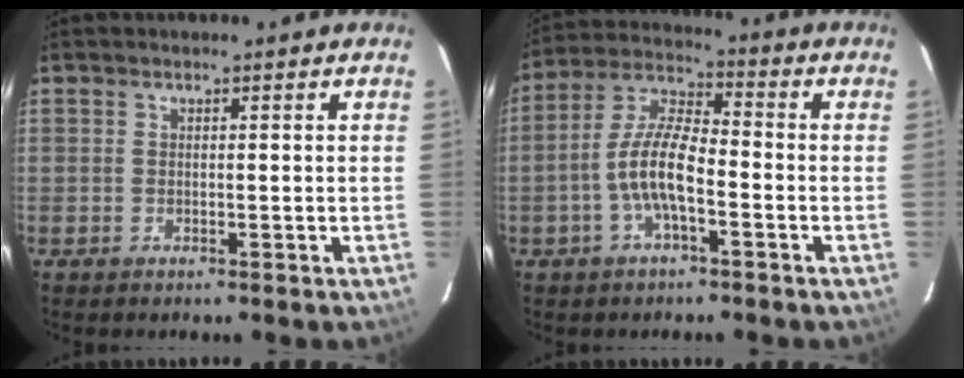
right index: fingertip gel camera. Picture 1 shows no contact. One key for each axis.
{"total": 9.5, "fx": -3.2, "fy": 2.9, "fz": 8.4, "tx": -0.181, "ty": 0.010, "tz": -0.062}